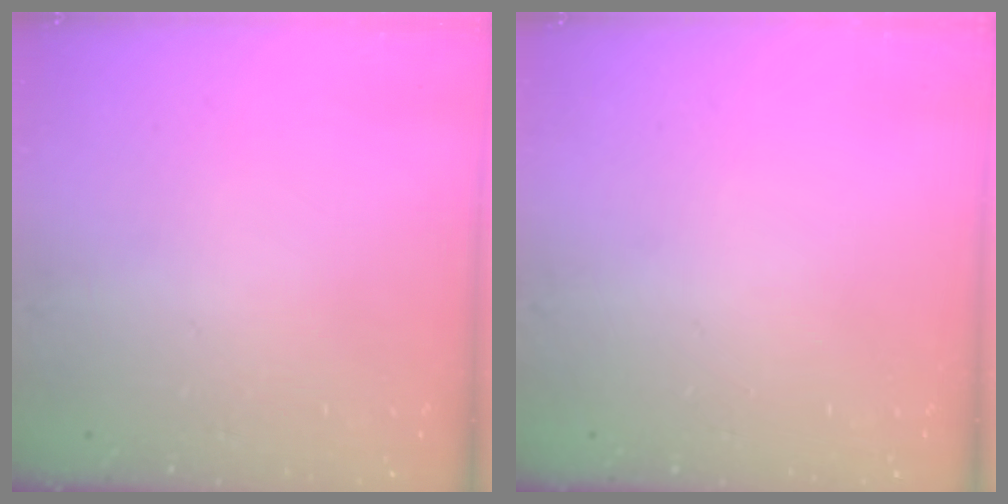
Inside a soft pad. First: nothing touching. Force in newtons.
{"total": 0.0}